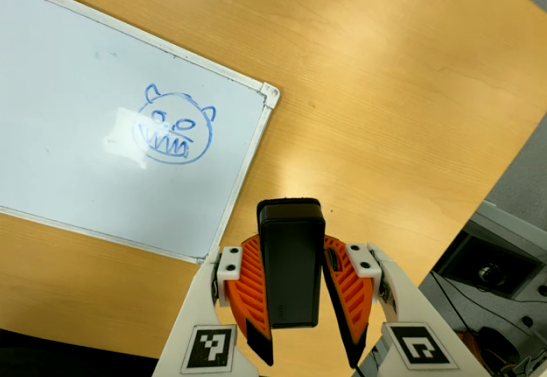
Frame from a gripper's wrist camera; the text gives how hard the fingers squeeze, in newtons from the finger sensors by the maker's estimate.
{"total": 8.2, "left": 7.4, "right": 9.1}